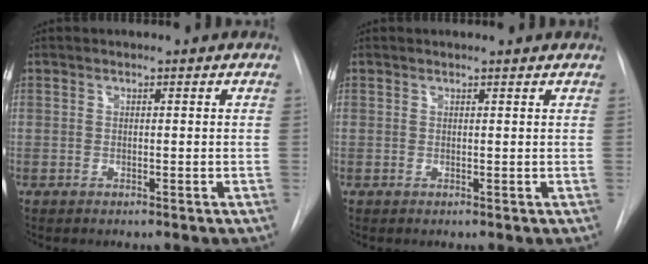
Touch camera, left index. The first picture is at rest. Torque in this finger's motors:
{"motor_torque": [0.09, -0.10, -0.16, 0.03]}